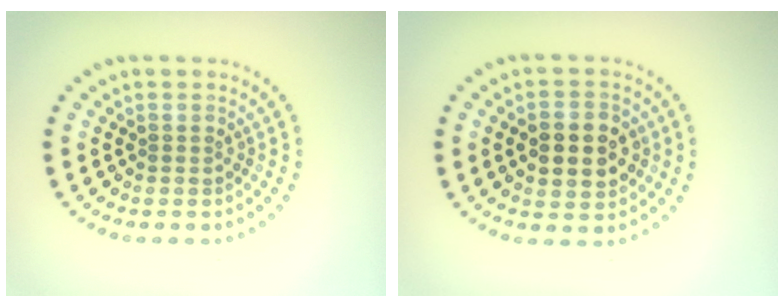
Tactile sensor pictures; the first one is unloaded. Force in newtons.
{"total": 4.9, "press": 4.9, "slide": 0.2}